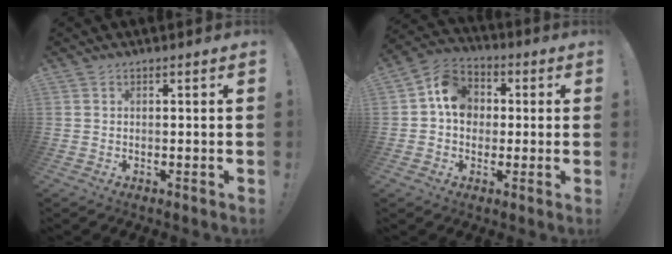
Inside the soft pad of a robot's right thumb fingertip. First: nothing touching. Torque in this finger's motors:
{"motor_torque": [0.74, 0.34, 0.43, -0.40, 0.00]}